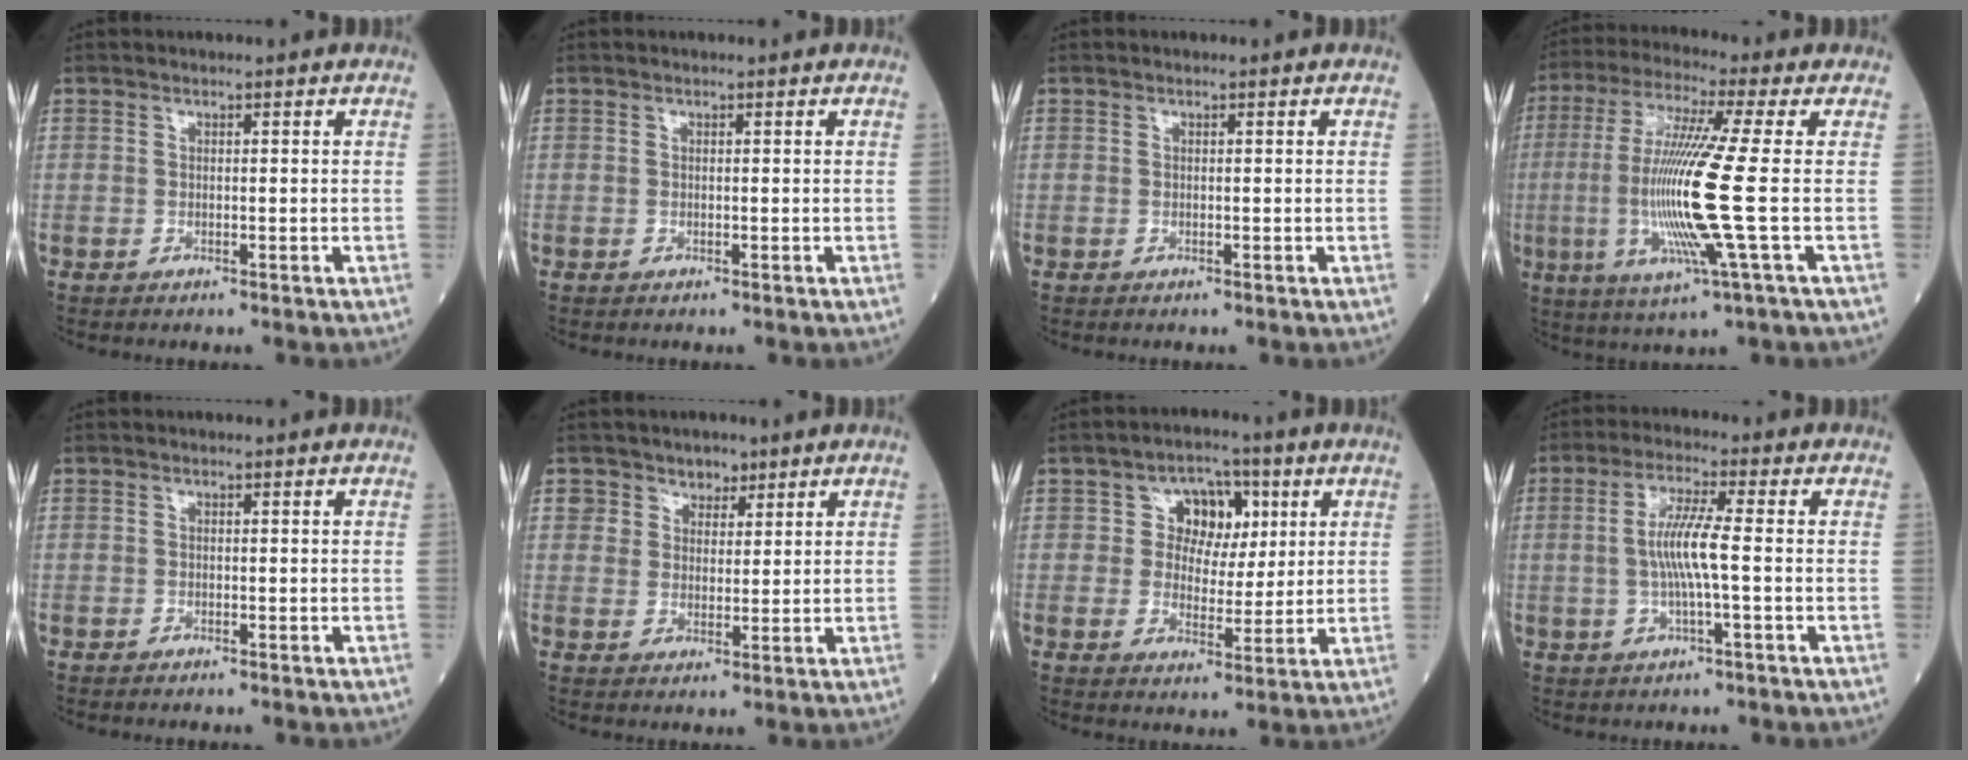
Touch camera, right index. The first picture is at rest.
{"total": 0.0}
{"total": 0.0}
{"total": 14.8, "force": [-1.6, -1.0, 14.6], "torque": [-0.306, -0.015, -0.040]}
{"total": 0.0}
{"total": 3.8, "force": [2.5, 2.9, -0.1], "torque": [0.018, -0.006, 0.036]}
{"total": 6.9, "force": [2.2, 5.3, 3.8], "torque": [-0.049, 0.019, 0.037]}
{"total": 6.4, "force": [-0.3, 0.0, 6.4], "torque": [-0.131, 0.003, -0.007]}